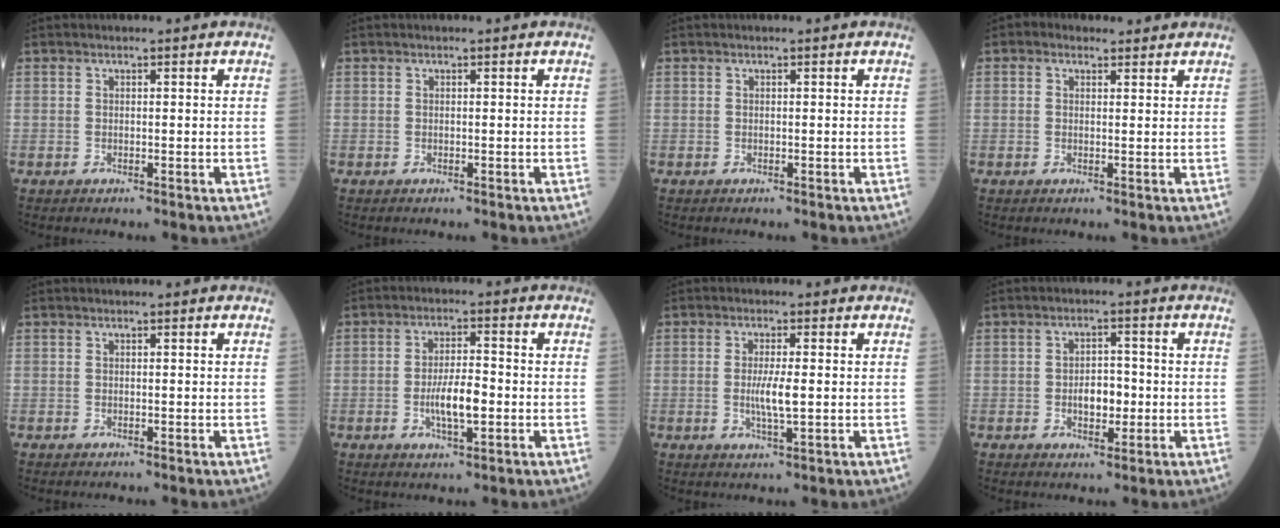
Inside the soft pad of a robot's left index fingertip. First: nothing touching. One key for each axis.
{"total": 0.0}
{"total": 0.0}
{"total": 2.4, "fx": 1.6, "fy": 1.5, "fz": 0.8, "tx": -0.018, "ty": 0.021, "tz": 0.025}
{"total": 0.0}
{"total": 5.8, "fx": -1.2, "fy": 1.5, "fz": 5.5, "tx": -0.108, "ty": -0.001, "tz": -0.022}
{"total": 3.9, "fx": -0.1, "fy": 0.3, "fz": 3.9, "tx": -0.080, "ty": -0.007, "tz": -0.001}
{"total": 4.1, "fx": -0.6, "fy": 2.3, "fz": 3.3, "tx": -0.054, "ty": 0.006, "tz": -0.008}